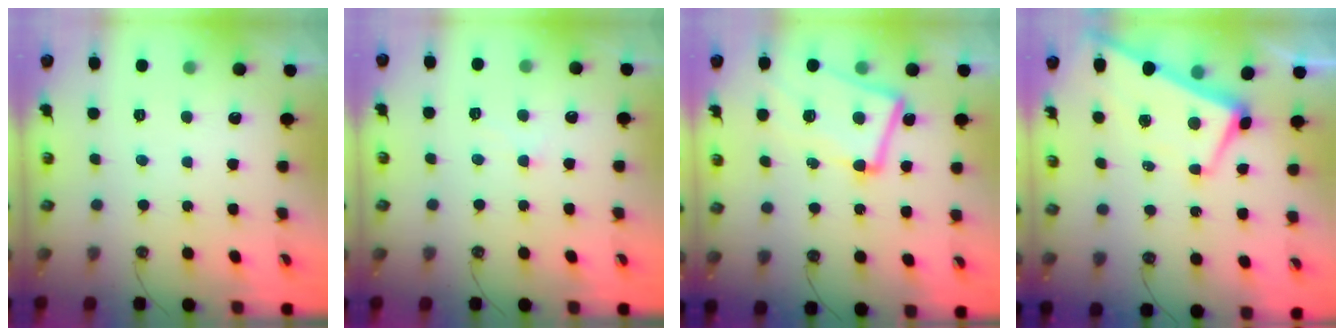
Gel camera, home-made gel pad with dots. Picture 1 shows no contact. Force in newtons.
{"total": 1.1, "press": 1.0, "slide": 0.4}
{"total": 8.2, "press": 8.0, "slide": 1.8}
{"total": 1.0, "press": 0.5, "slide": 0.9}